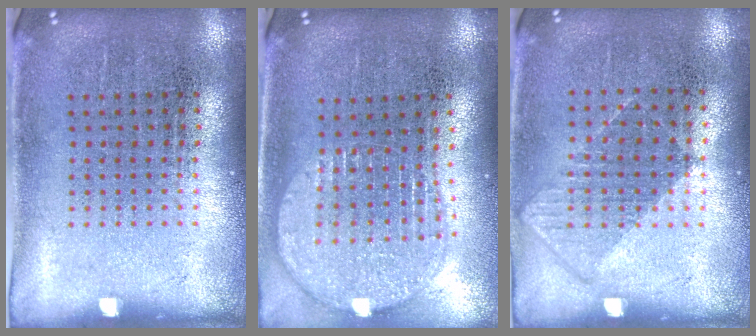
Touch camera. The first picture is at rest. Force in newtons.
{"total": 1.9, "press": 1.6, "slide": 1.0}
{"total": 0.6, "press": 0.4, "slide": 0.4}